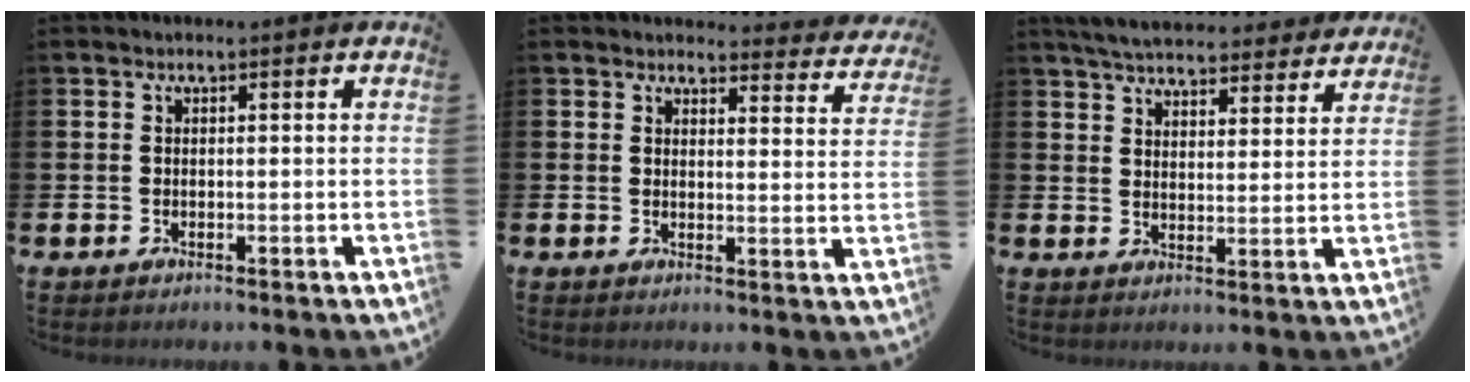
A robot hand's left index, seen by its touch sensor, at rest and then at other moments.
{"total": 3.4, "force": [3.3, 0.9, 0.2], "torque": [-0.002, -0.025, 0.056]}
{"total": 5.9, "force": [5.7, 1.0, 1.0], "torque": [-0.038, -0.036, 0.101]}